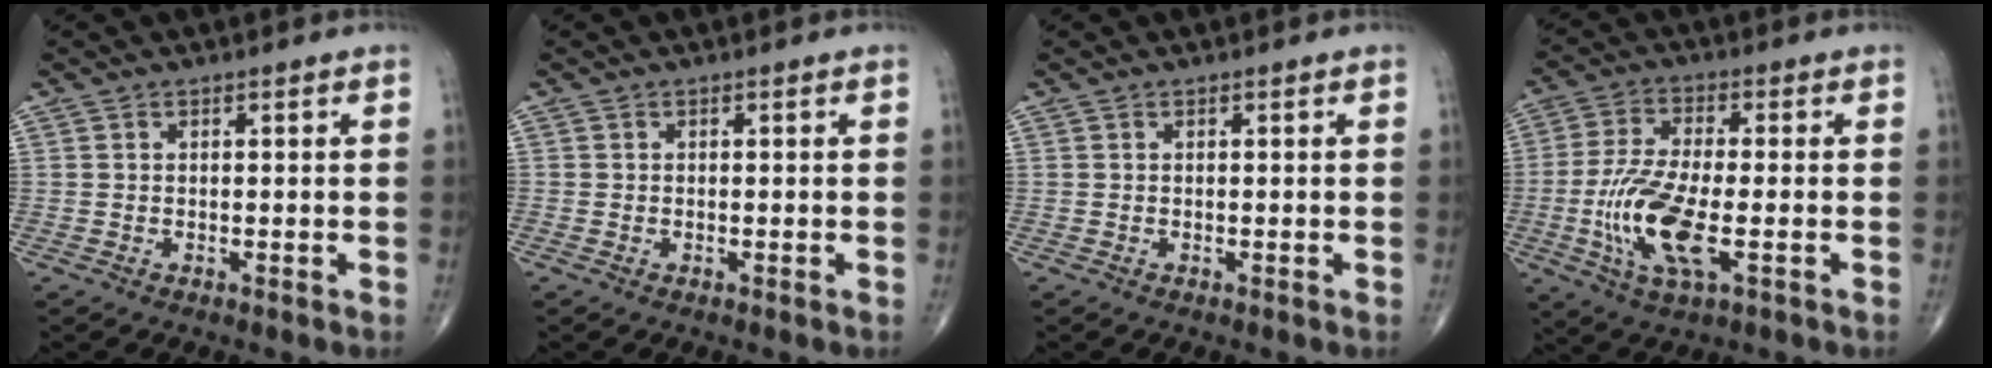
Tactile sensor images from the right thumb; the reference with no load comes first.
{"total": 0.0}
{"total": 0.0}
{"total": 13.1, "force": [-3.1, 4.6, 11.9], "torque": [-0.256, -0.001, -0.057]}